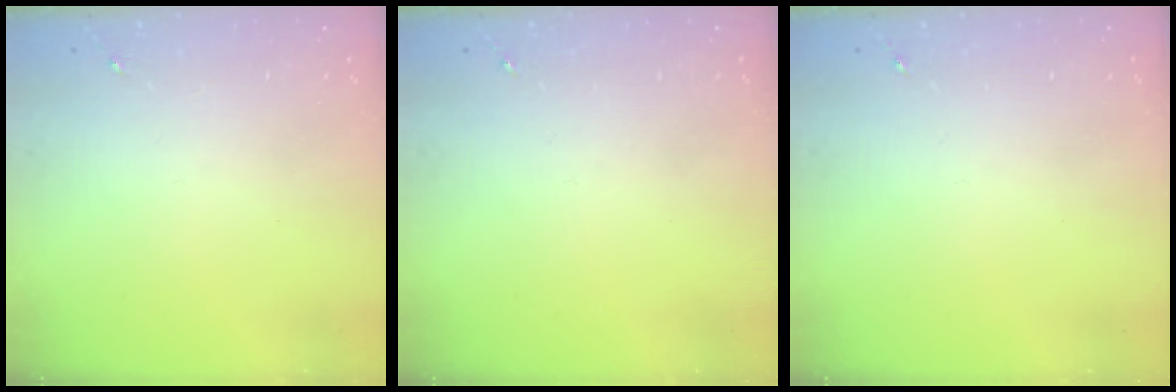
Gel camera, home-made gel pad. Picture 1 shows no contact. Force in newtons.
{"total": 0.0}
{"total": 0.0}